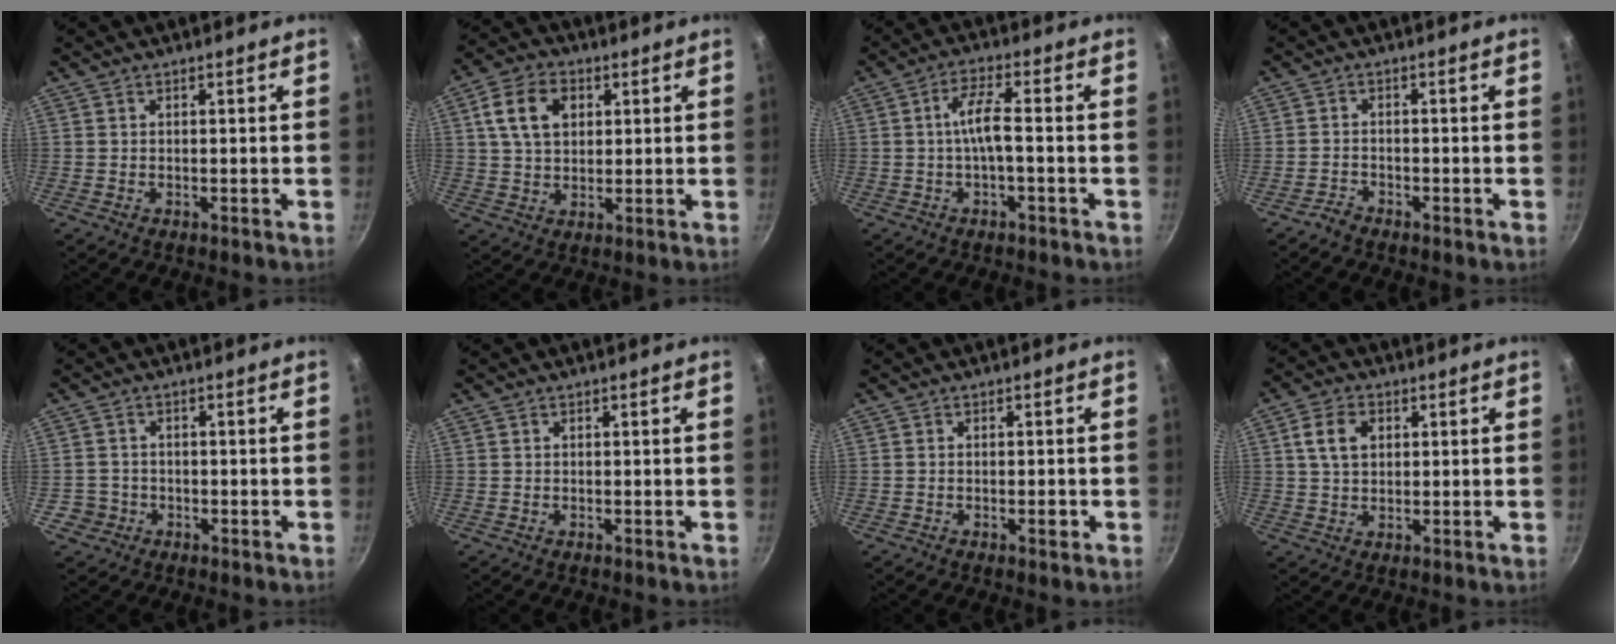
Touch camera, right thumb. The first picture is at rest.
{"total": 9.8, "force": [2.9, 6.9, 6.3], "torque": [-0.103, 0.008, 0.045]}
{"total": 5.2, "force": [-1.0, 1.0, 5.0], "torque": [-0.107, 0.022, -0.024]}
{"total": 1.8, "force": [-1.7, 0.6, 0.3], "torque": [-0.006, 0.019, -0.034]}
{"total": 3.2, "force": [-1.1, 3.0, 0.4], "torque": [0.009, 0.021, -0.016]}
{"total": 0.0}
{"total": 1.4, "force": [-0.6, 0.6, 1.2], "torque": [-0.016, 0.004, -0.010]}
{"total": 6.0, "force": [1.6, 4.2, 3.9], "torque": [-0.058, 0.006, 0.028]}